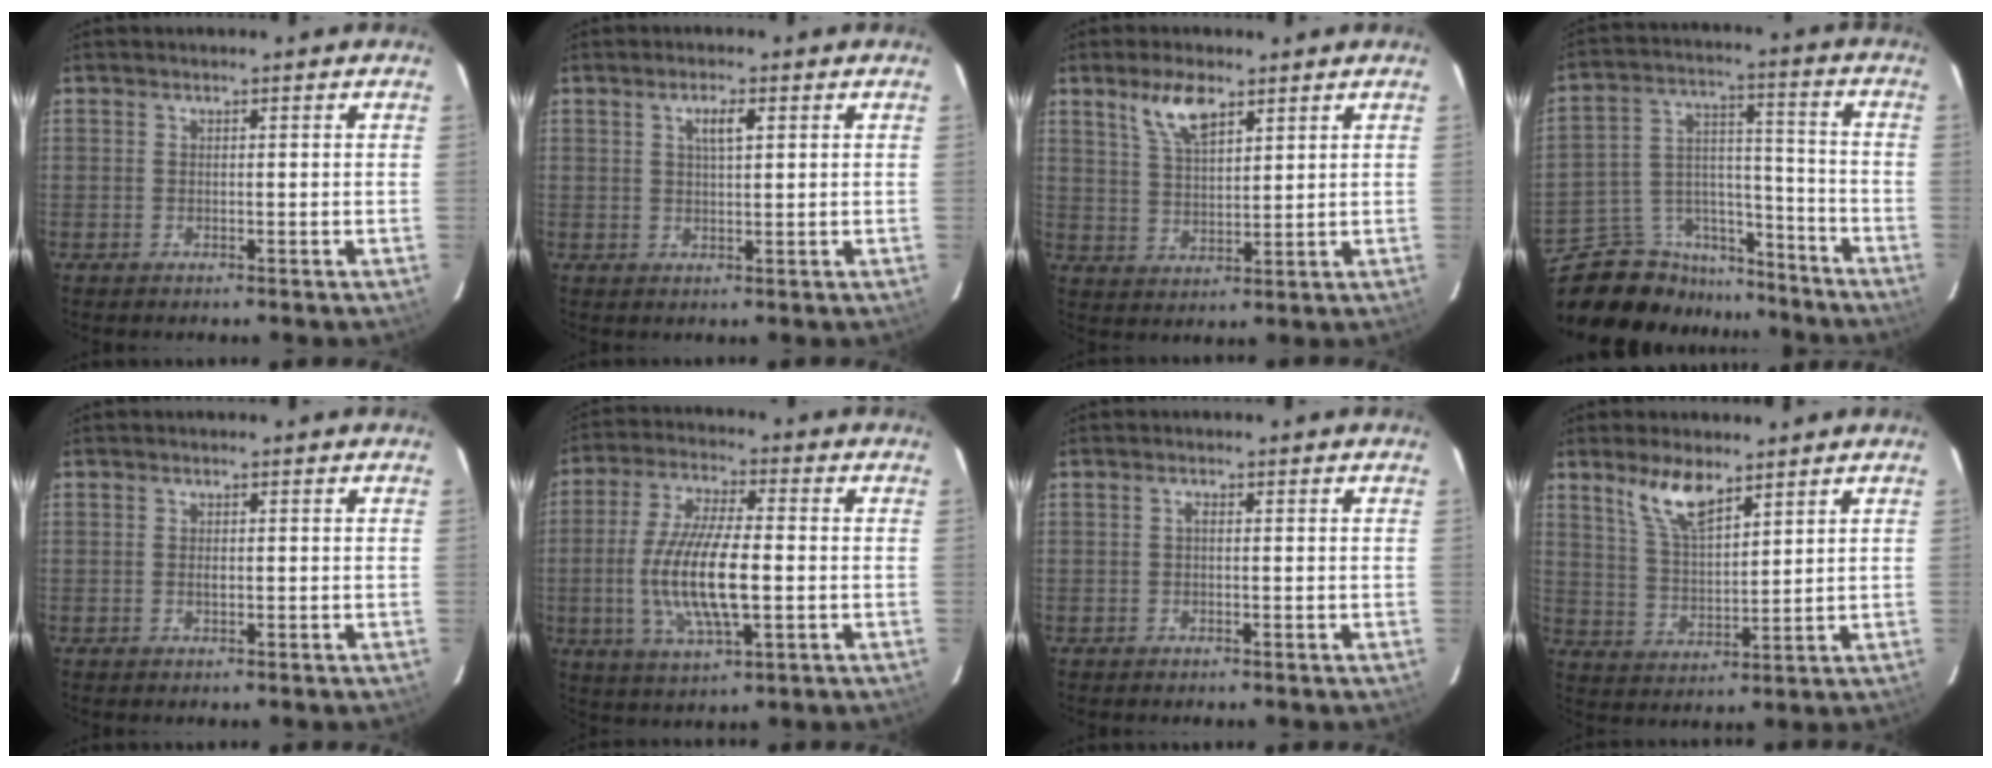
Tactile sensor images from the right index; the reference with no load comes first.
{"total": 3.1, "force": [1.2, 0.8, 2.7], "torque": [-0.049, 0.005, 0.021]}
{"total": 7.3, "force": [4.6, 2.8, 5.0], "torque": [-0.093, 0.007, 0.093]}
{"total": 16.9, "force": [-14.3, 8.3, 3.4], "torque": [-0.084, 0.064, -0.220]}
{"total": 0.8, "force": [-0.1, 0.5, 0.7], "torque": [-0.011, -0.001, -0.001]}
{"total": 14.1, "force": [-2.0, 4.0, 13.4], "torque": [-0.272, -0.008, -0.035]}
{"total": 0.6, "force": [-0.1, 0.3, 0.6], "torque": [-0.011, 0.005, -0.003]}
{"total": 8.3, "force": [5.8, 2.8, 5.3], "torque": [-0.101, 0.004, 0.121]}